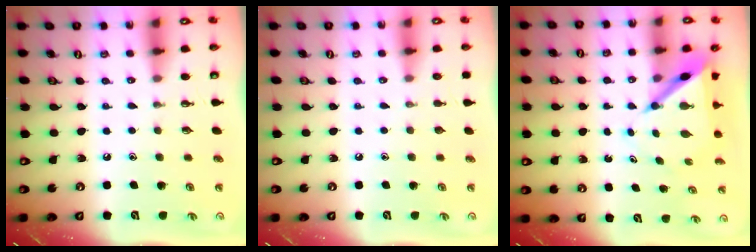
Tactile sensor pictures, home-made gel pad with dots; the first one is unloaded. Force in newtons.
{"total": 0.0}
{"total": 6.8, "press": 6.8, "slide": 0.7}